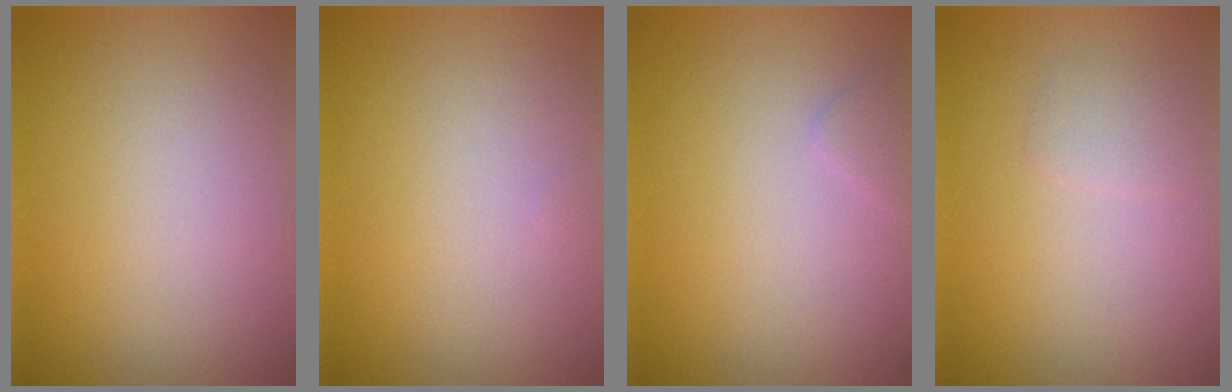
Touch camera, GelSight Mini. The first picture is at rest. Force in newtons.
{"total": 0.0}
{"total": 0.8, "press": 0.8, "slide": 0.1}
{"total": 1.2, "press": 1.2, "slide": 0.1}